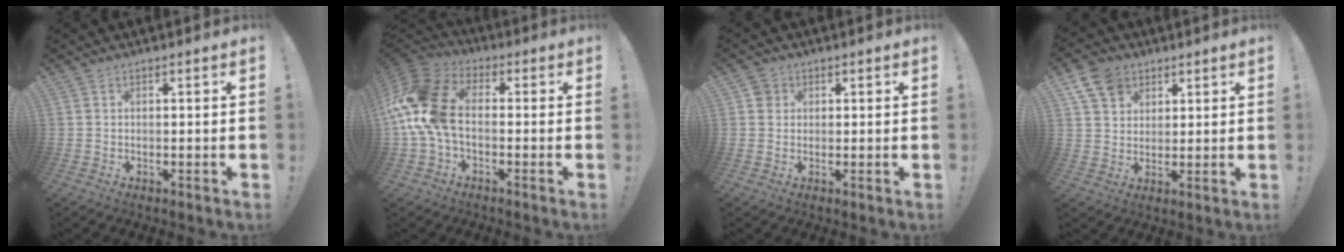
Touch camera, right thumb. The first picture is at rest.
{"total": 16.3, "force": [-0.9, 10.4, 12.6], "torque": [-0.245, 0.025, -0.009]}
{"total": 2.7, "force": [1.0, 2.5, 0.6], "torque": [-0.012, 0.004, 0.018]}
{"total": 9.1, "force": [5.2, 6.7, 3.5], "torque": [-0.062, -0.020, 0.104]}